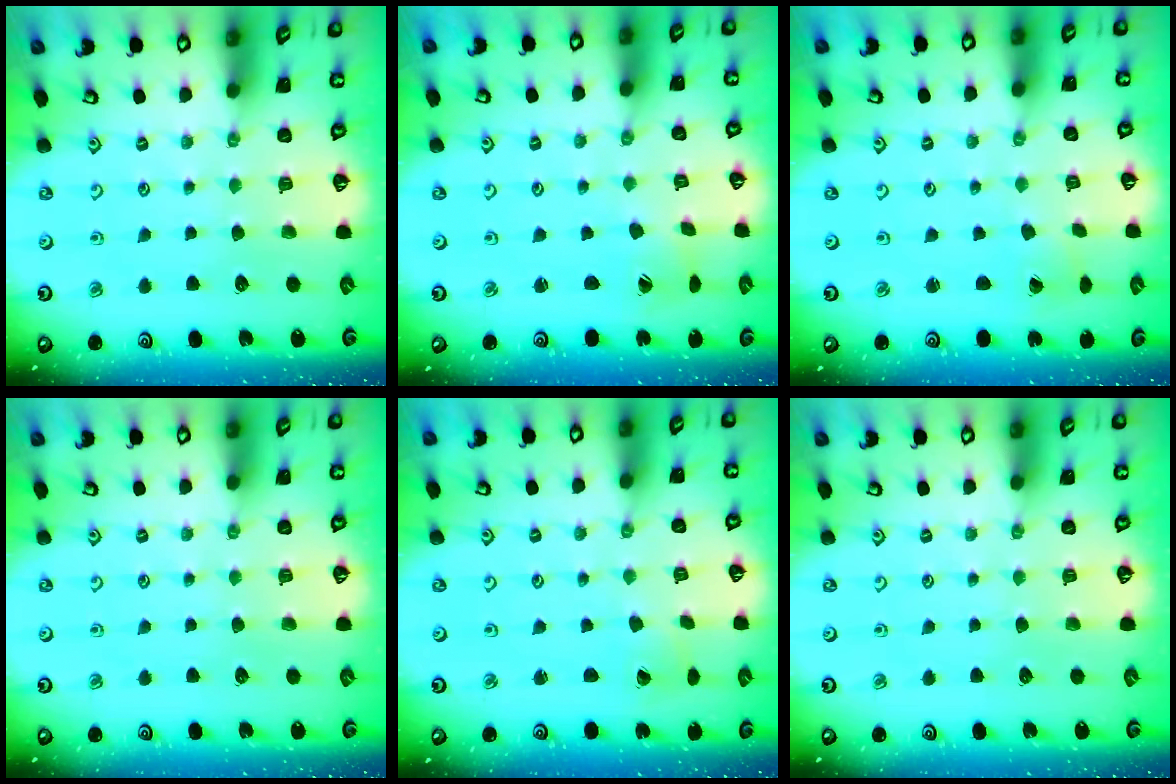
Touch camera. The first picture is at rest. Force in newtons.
{"total": 1.9, "press": 1.8, "slide": 0.2}
{"total": 0.6, "press": 0.6, "slide": 0.0}
{"total": 0.0}
{"total": 1.8, "press": 1.8, "slide": 0.1}
{"total": 0.0}